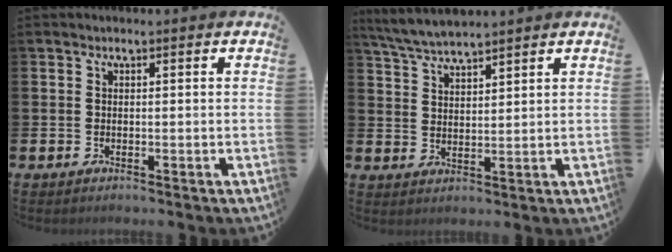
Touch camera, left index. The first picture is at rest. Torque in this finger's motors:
{"motor_torque": [0.30, -0.17, 0.10, 0.15]}